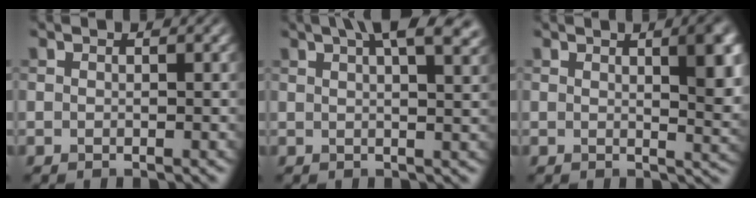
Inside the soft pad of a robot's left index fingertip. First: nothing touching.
{"total": 8.7, "force": [5.0, 3.3, 6.3], "torque": [-0.046, 0.041, 0.041]}
{"total": 5.6, "force": [1.9, 1.8, 4.9], "torque": [-0.041, 0.005, 0.025]}